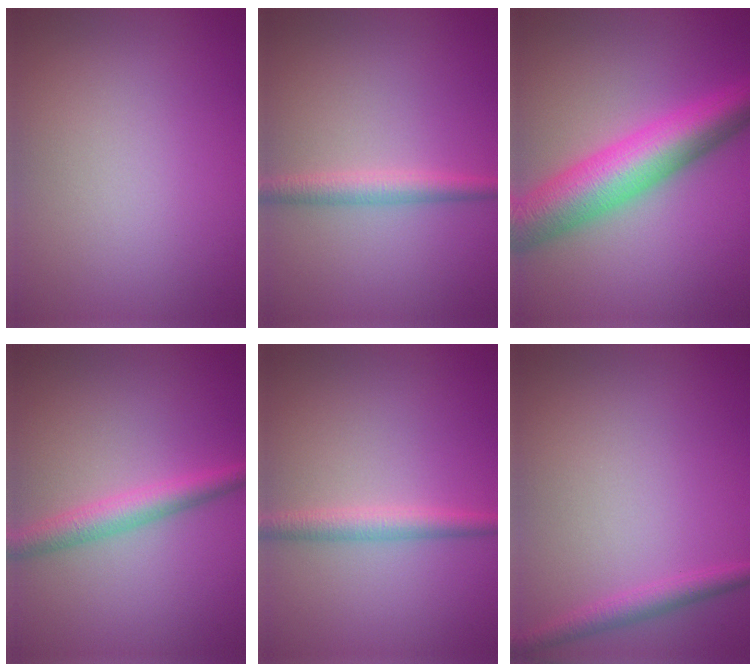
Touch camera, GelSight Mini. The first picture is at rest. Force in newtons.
{"total": 2.2, "press": 2.2, "slide": 0.0}
{"total": 8.4, "press": 8.4, "slide": 0.2}
{"total": 2.9, "press": 2.9, "slide": 0.1}
{"total": 2.2, "press": 2.2, "slide": 0.0}
{"total": 1.8, "press": 1.8, "slide": 0.1}